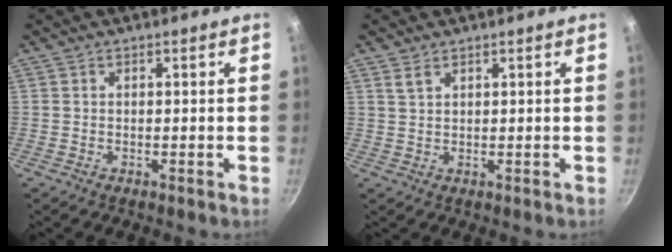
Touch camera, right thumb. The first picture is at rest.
{"total": 1.9, "force": [1.3, 1.0, 1.1], "torque": [-0.020, -0.004, 0.026]}